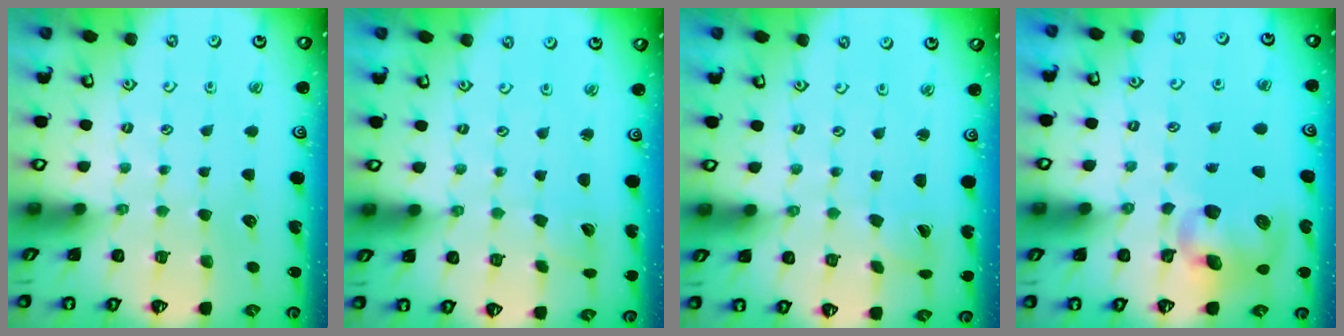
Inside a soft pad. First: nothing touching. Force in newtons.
{"total": 2.1, "press": 2.1, "slide": 0.1}
{"total": 1.7, "press": 1.7, "slide": 0.1}
{"total": 10.6, "press": 10.5, "slide": 1.7}